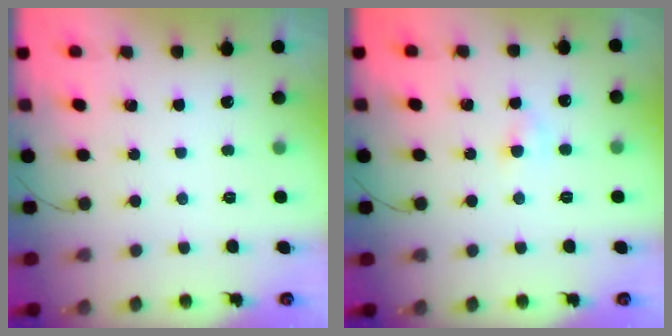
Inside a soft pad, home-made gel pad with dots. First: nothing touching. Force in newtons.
{"total": 3.0, "press": 2.8, "slide": 1.2}